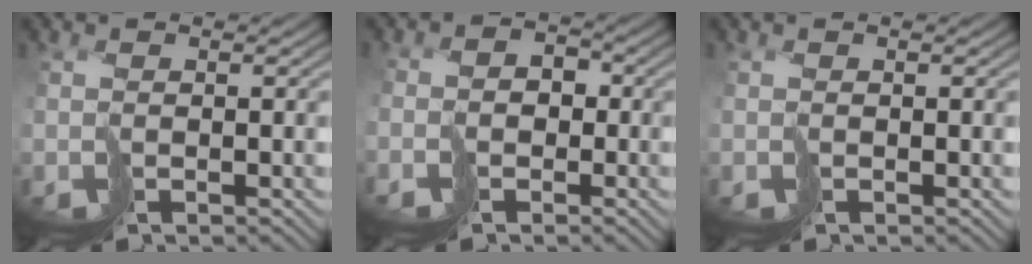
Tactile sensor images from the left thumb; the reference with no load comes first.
{"total": 2.5, "force": [-1.5, 2.0, 0.2], "torque": [0.017, 0.003, -0.029]}
{"total": 0.0}